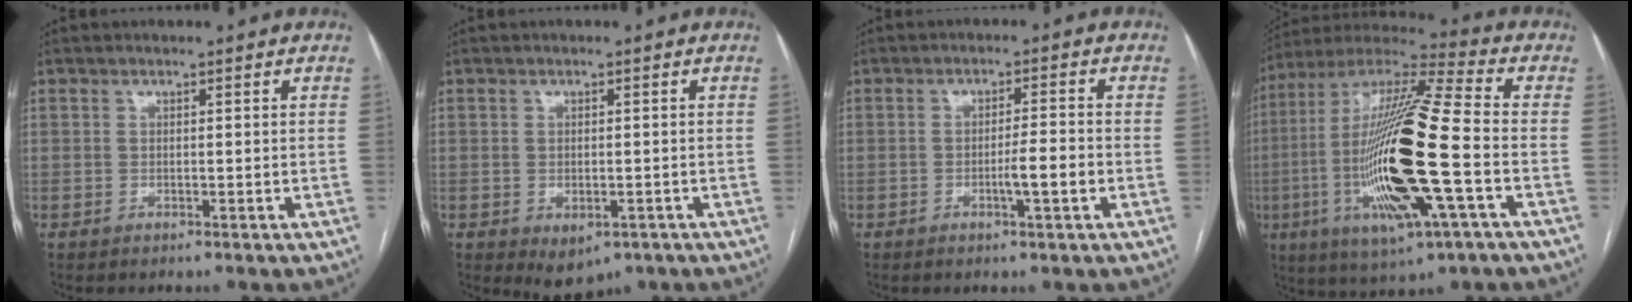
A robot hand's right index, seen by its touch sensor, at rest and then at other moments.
{"total": 4.3, "force": [-2.0, 2.7, 2.6], "torque": [-0.033, -0.004, -0.015]}
{"total": 4.0, "force": [-1.3, 0.1, 3.8], "torque": [-0.058, -0.001, -0.021]}
{"total": 23.3, "force": [-4.7, 2.2, 22.7], "torque": [-0.480, -0.025, -0.089]}